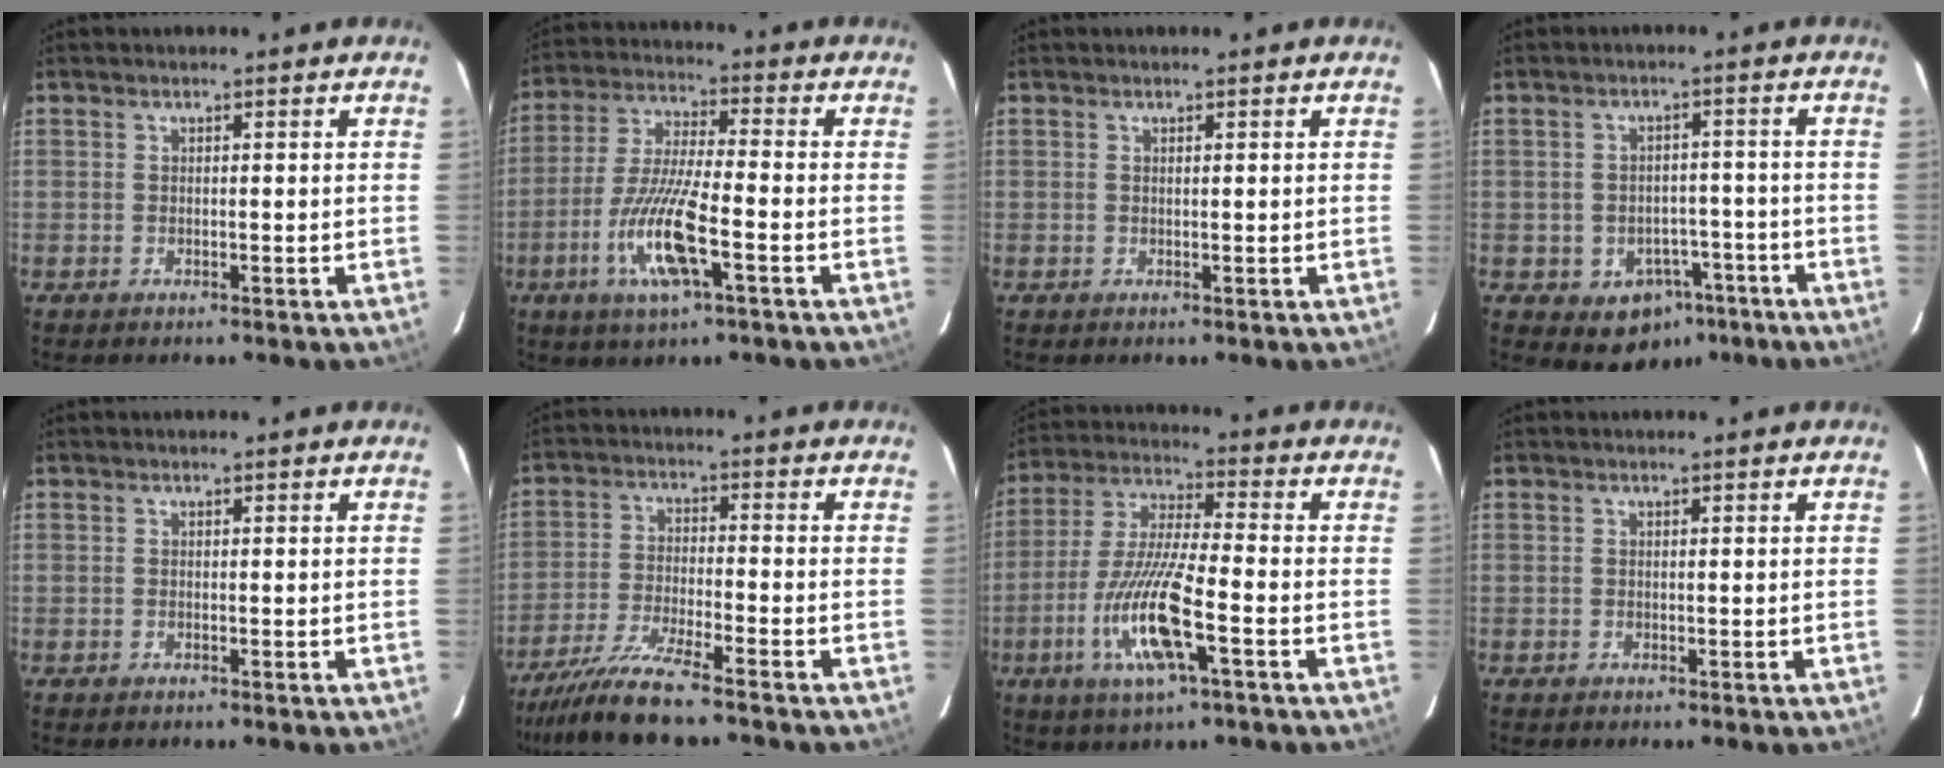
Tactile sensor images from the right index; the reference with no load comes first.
{"total": 12.1, "force": [-4.4, 1.3, 11.2], "torque": [-0.229, -0.014, -0.084]}
{"total": 0.0}
{"total": 7.1, "force": [-3.5, 5.6, 2.6], "torque": [-0.031, 0.014, -0.037]}
{"total": 0.0}
{"total": 8.9, "force": [-7.3, -0.3, 5.1], "torque": [-0.092, -0.030, -0.134]}
{"total": 13.6, "force": [-4.8, 1.3, 12.6], "torque": [-0.261, -0.014, -0.090]}
{"total": 0.0}